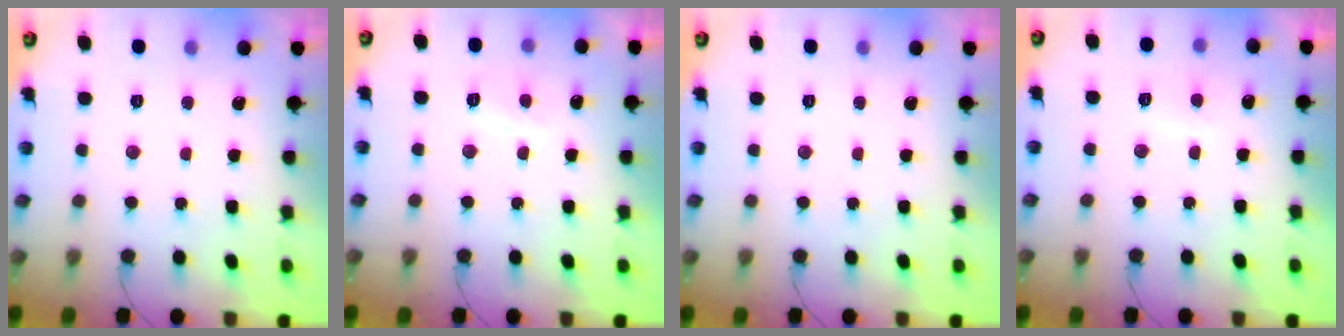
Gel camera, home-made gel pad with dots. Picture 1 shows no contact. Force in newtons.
{"total": 3.2, "press": 3.2, "slide": 0.3}
{"total": 0.0}
{"total": 2.9, "press": 2.8, "slide": 0.6}